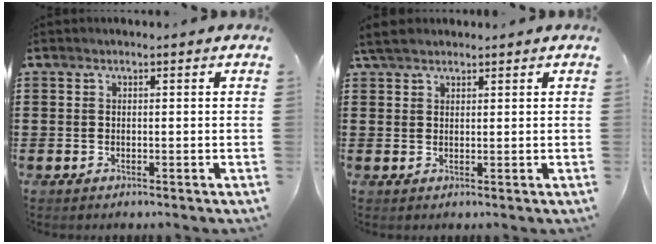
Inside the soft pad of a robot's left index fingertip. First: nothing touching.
{"total": 2.8, "force": [2.2, 1.1, 1.2], "torque": [-0.031, 0.007, 0.043]}